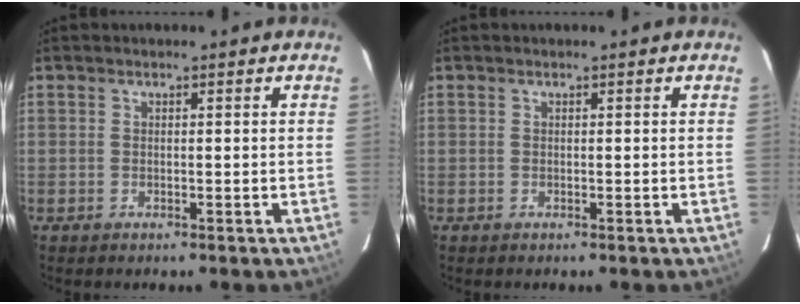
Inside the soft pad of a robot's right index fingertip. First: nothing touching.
{"total": 0.0}